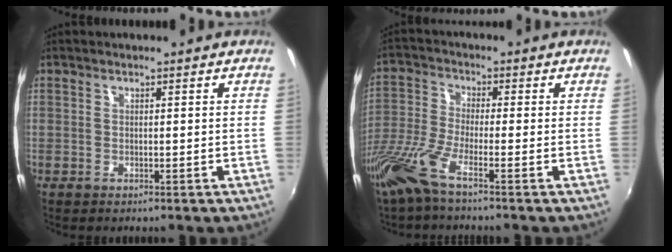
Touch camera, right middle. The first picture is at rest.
{"total": 7.9, "force": [-5.4, 0.4, 5.8], "torque": [-0.130, -0.020, -0.111]}